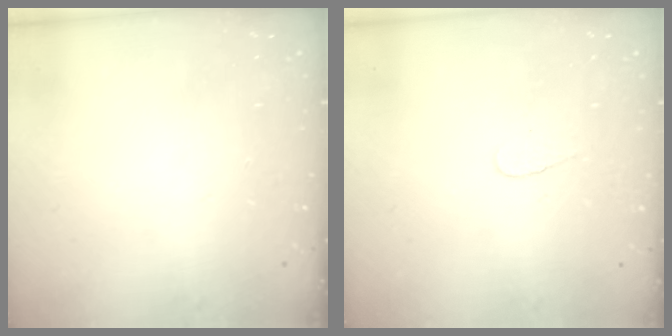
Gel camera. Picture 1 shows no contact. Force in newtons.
{"total": 3.7, "press": 3.7, "slide": 0.4}